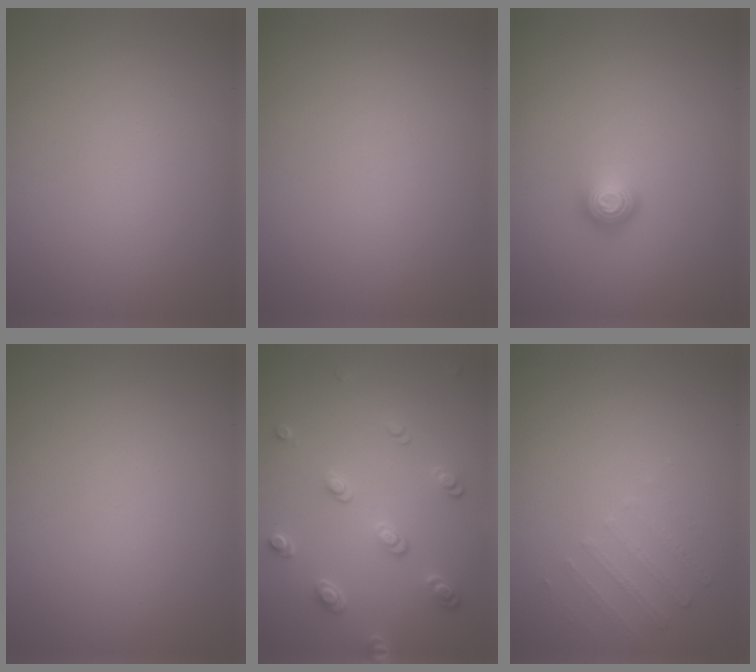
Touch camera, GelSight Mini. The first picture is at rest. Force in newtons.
{"total": 0.0}
{"total": 1.2, "press": 0.9, "slide": 0.7}
{"total": 0.0}
{"total": 2.8, "press": 2.5, "slide": 1.1}
{"total": 1.1, "press": 0.7, "slide": 0.8}